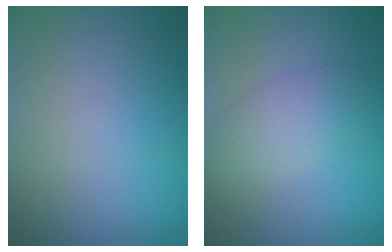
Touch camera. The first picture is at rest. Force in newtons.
{"total": 2.7, "press": 2.7, "slide": 0.0}